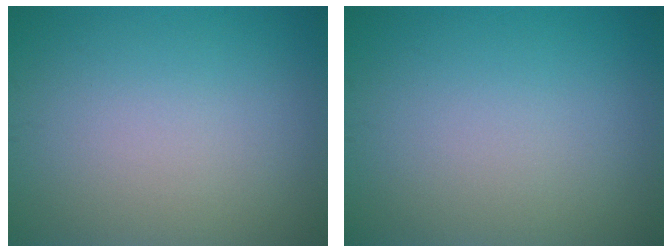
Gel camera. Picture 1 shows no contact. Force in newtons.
{"total": 0.0}